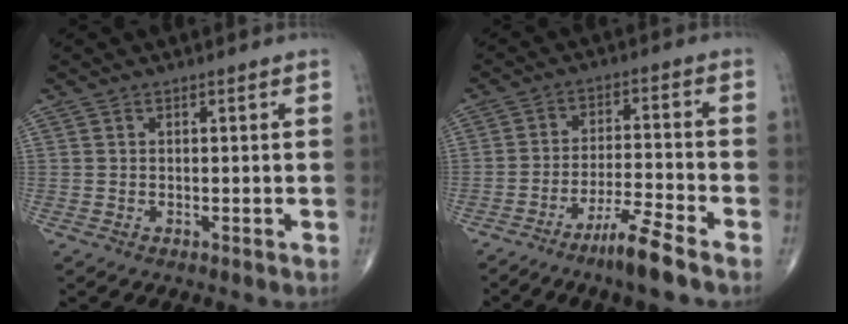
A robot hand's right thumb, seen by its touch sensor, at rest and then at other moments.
{"total": 8.0, "force": [-5.8, 0.1, 5.5], "torque": [-0.108, 0.030, -0.111]}